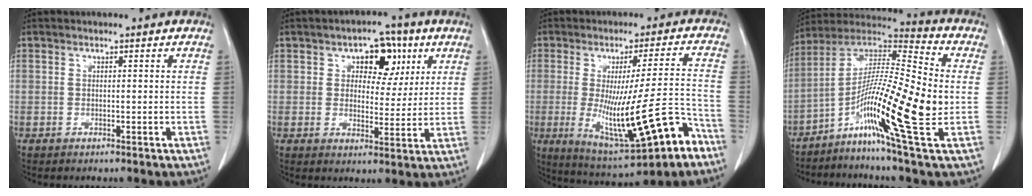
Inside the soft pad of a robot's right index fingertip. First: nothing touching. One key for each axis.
{"total": 7.6, "fx": 3.2, "fy": 4.5, "fz": 5.1, "tx": -0.062, "ty": 0.018, "tz": 0.046}
{"total": 17.3, "fx": -6.6, "fy": 1.9, "fz": 15.8, "tx": -0.251, "ty": -0.020, "tz": -0.084}
{"total": 18.4, "fx": -4.4, "fy": 0.3, "fz": 17.8, "tx": -0.333, "ty": -0.004, "tz": -0.091}